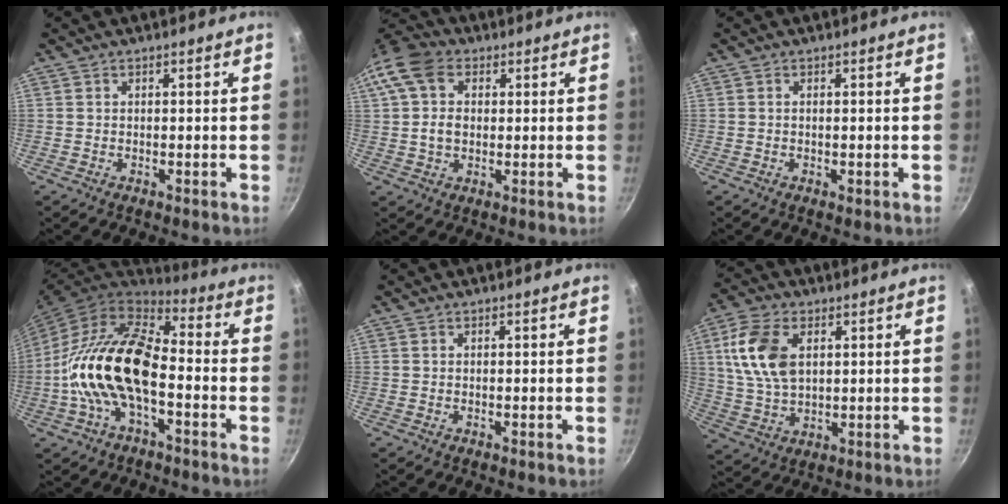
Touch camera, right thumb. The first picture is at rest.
{"total": 11.4, "force": [2.4, 8.5, 7.3], "torque": [-0.133, 0.016, 0.030]}
{"total": 0.8, "force": [-0.2, 0.3, 0.8], "torque": [-0.010, -0.001, -0.004]}
{"total": 18.2, "force": [-3.4, 9.6, 15.1], "torque": [-0.264, 0.040, -0.076]}
{"total": 0.0}
{"total": 12.2, "force": [3.3, 7.4, 9.1], "torque": [-0.167, -0.004, 0.066]}